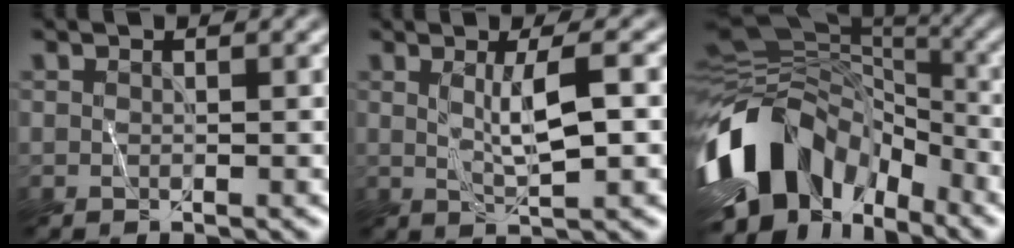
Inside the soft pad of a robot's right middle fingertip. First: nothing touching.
{"total": 3.6, "force": [0.7, 0.7, 3.5], "torque": [-0.060, 0.000, 0.017]}
{"total": 13.6, "force": [-4.6, 9.4, 8.8], "torque": [-0.183, 0.016, -0.099]}